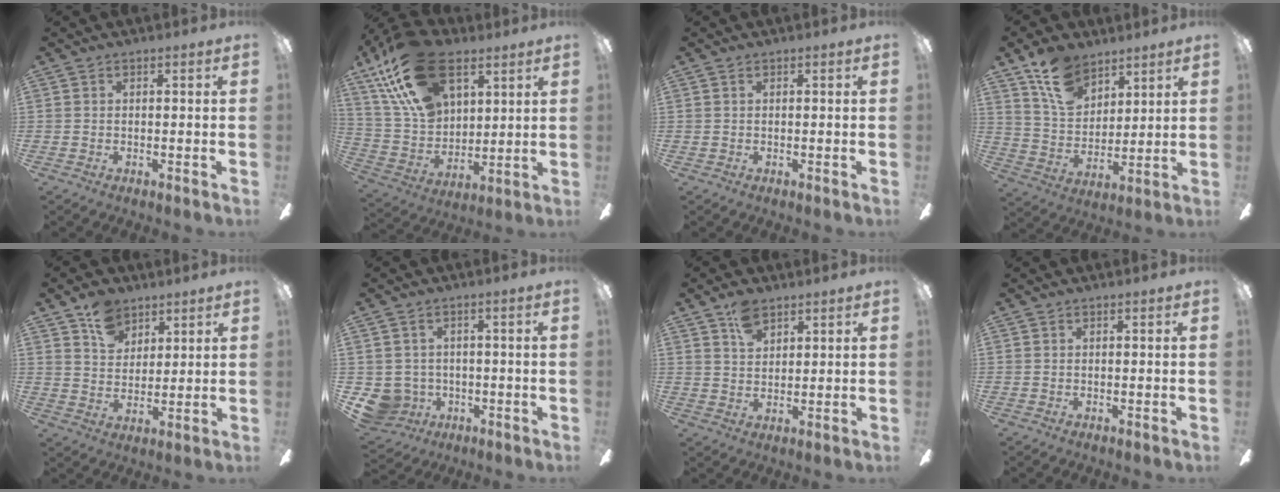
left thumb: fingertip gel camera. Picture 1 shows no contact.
{"total": 23.5, "force": [13.1, 13.5, 14.2], "torque": [-0.293, -0.047, 0.235]}
{"total": 0.0}
{"total": 13.7, "force": [9.2, 8.2, 6.0], "torque": [-0.114, -0.035, 0.179]}
{"total": 8.9, "force": [6.0, 5.8, 3.1], "torque": [-0.052, -0.017, 0.113]}
{"total": 5.7, "force": [-0.8, 5.5, 0.9], "torque": [-0.059, 0.000, -0.013]}
{"total": 5.8, "force": [3.8, 3.2, 2.9], "torque": [-0.050, -0.010, 0.071]}
{"total": 0.0}